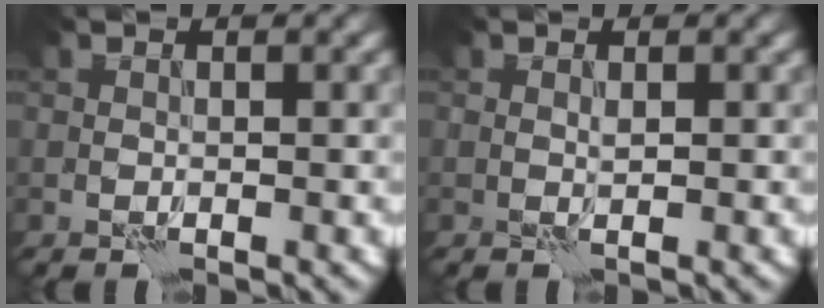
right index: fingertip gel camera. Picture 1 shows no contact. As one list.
[{"total": 0.9, "force": [0.6, -0.6, -0.3], "torque": [0.002, -0.001, 0.015]}]